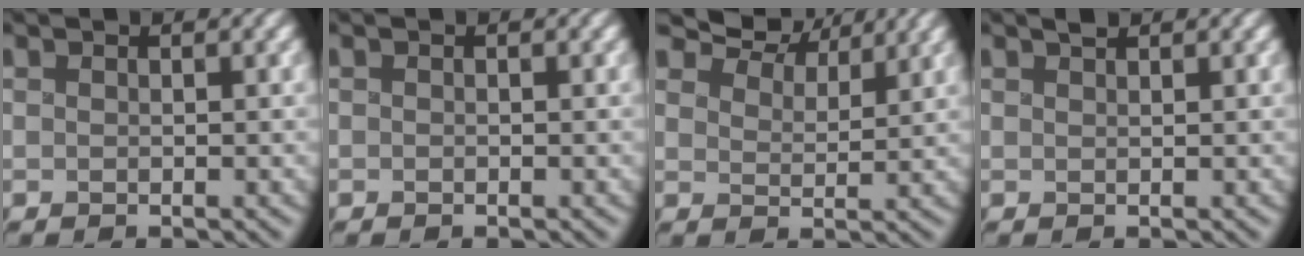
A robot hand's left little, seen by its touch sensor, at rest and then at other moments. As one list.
[{"total": 0.0}, {"total": 6.0, "force": [5.1, 2.3, 2.2], "torque": [-0.055, -0.005, 0.092]}, {"total": 0.7, "force": [0.5, 0.2, 0.4], "torque": [-0.009, 0.002, 0.010]}]